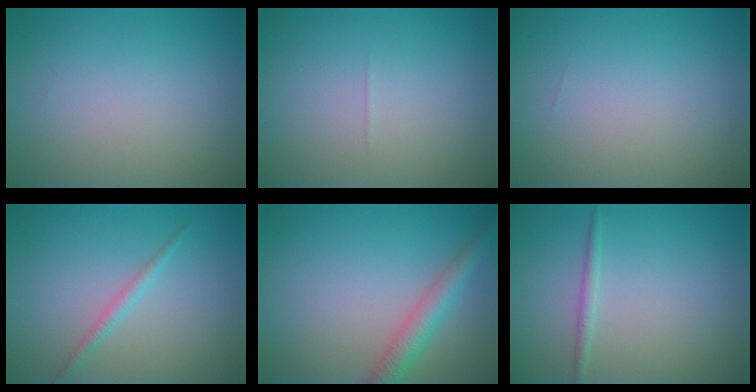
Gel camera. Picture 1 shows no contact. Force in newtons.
{"total": 0.0}
{"total": 0.0}
{"total": 1.2, "press": 1.2, "slide": 0.0}
{"total": 3.1, "press": 3.1, "slide": 0.0}
{"total": 1.0, "press": 1.0, "slide": 0.0}